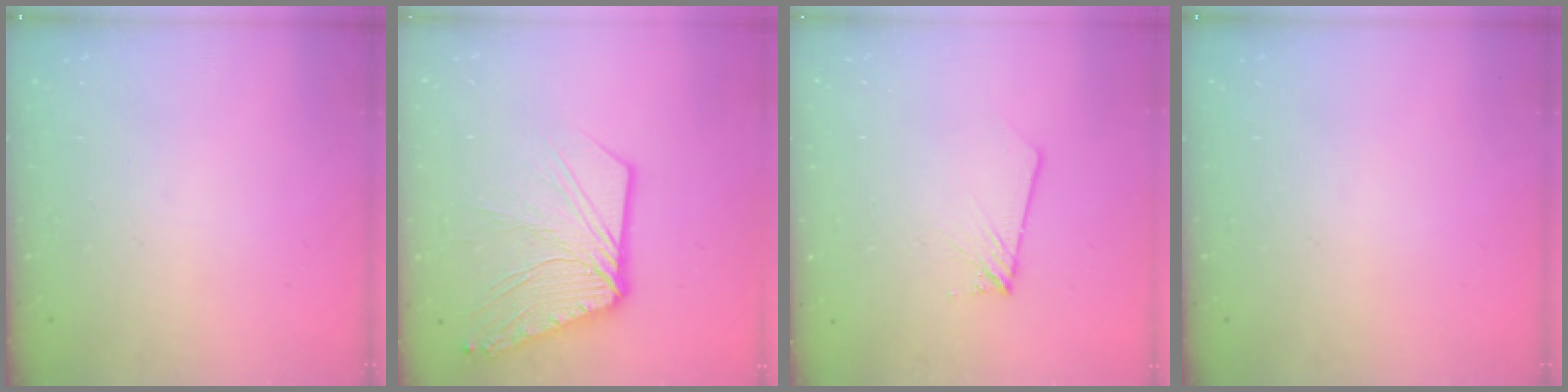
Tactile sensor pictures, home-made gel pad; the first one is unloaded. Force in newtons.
{"total": 15.7, "press": 15.6, "slide": 1.8}
{"total": 1.8, "press": 1.8, "slide": 0.1}
{"total": 0.0}